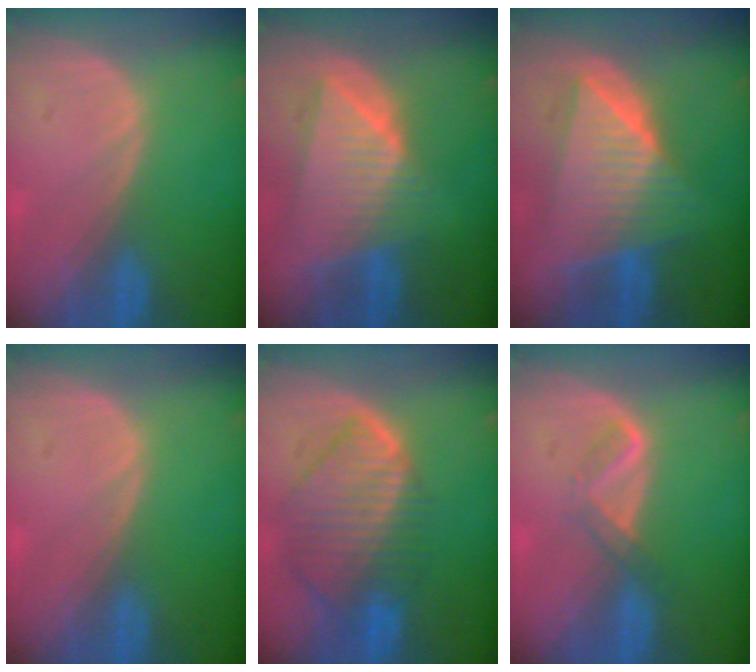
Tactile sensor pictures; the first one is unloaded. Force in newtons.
{"total": 9.0, "press": 8.0, "slide": 4.2}
{"total": 9.9, "press": 9.9, "slide": 0.7}
{"total": 0.0}
{"total": 10.0, "press": 8.7, "slide": 5.0}
{"total": 2.8, "press": 2.7, "slide": 0.7}